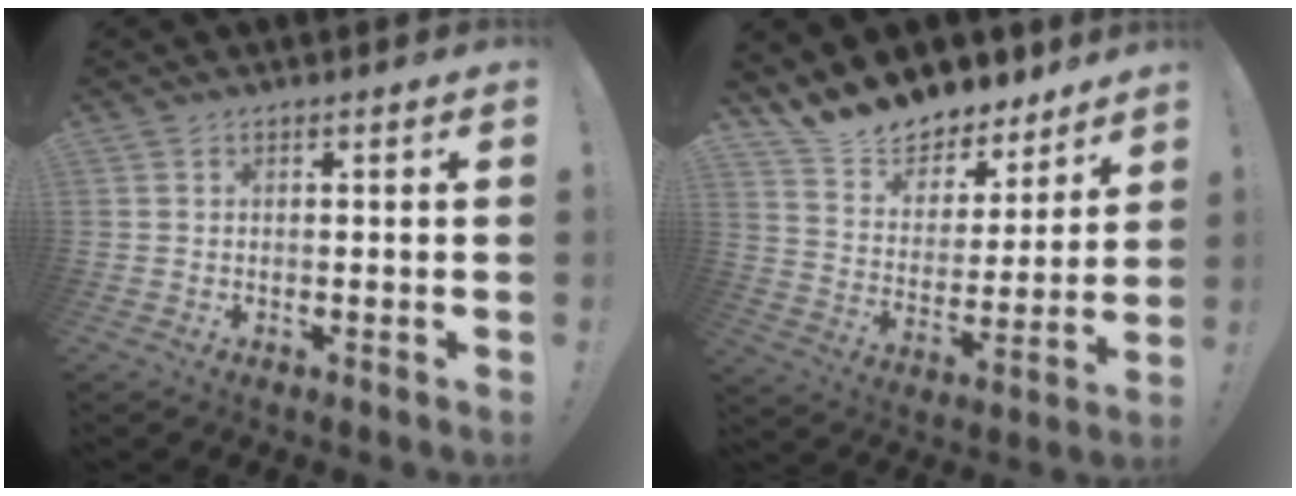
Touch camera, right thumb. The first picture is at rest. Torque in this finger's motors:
{"motor_torque": [0.64, 0.88, 0.17, 0.17, 0.00]}